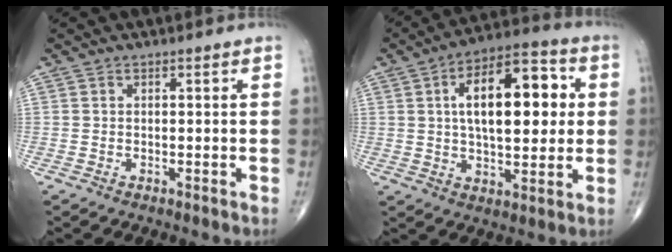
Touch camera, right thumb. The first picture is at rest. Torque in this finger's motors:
{"motor_torque": [1.64, 3.37, 1.64, 0.53, 0.42]}